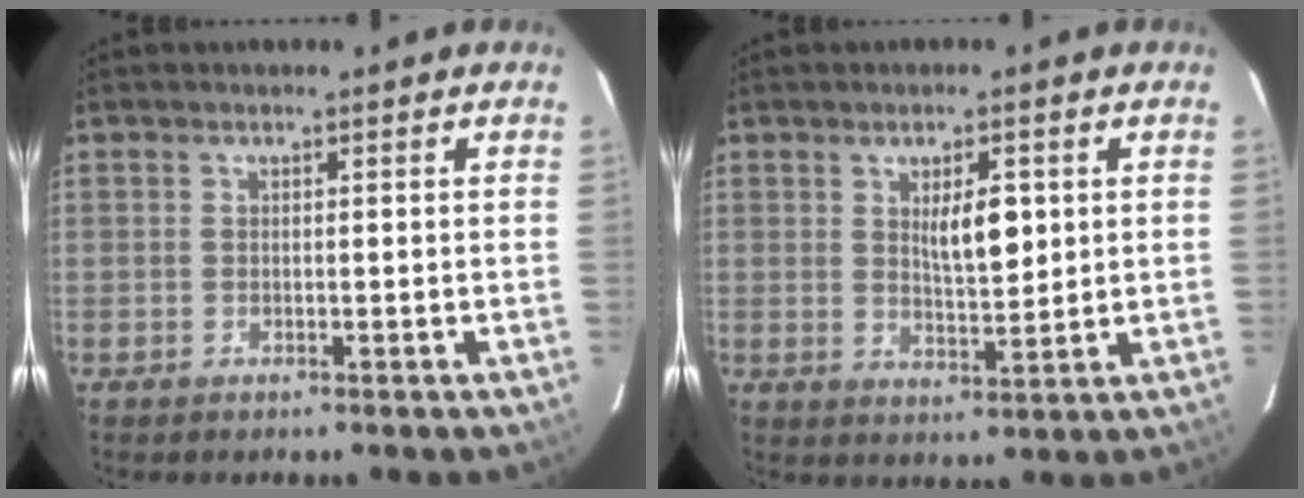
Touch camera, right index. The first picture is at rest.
{"total": 5.6, "force": [1.5, 1.7, 5.1], "torque": [-0.085, -0.003, 0.030]}